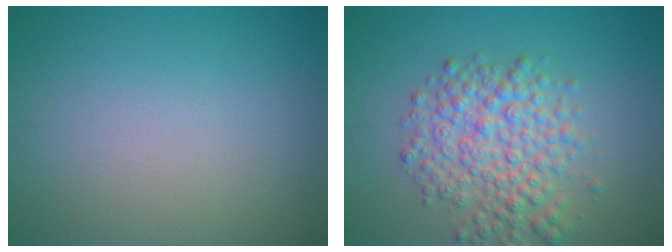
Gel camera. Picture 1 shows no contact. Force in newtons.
{"total": 5.7, "press": 5.7, "slide": 0.1}